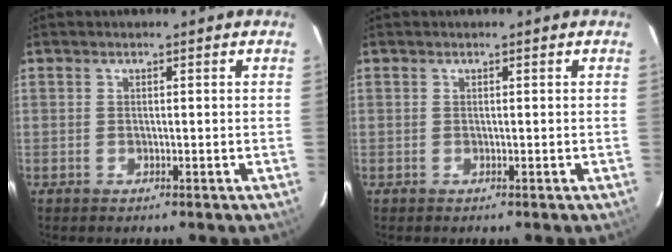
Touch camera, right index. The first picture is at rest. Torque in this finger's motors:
{"motor_torque": [0.00, 0.00, 0.00, 0.00]}